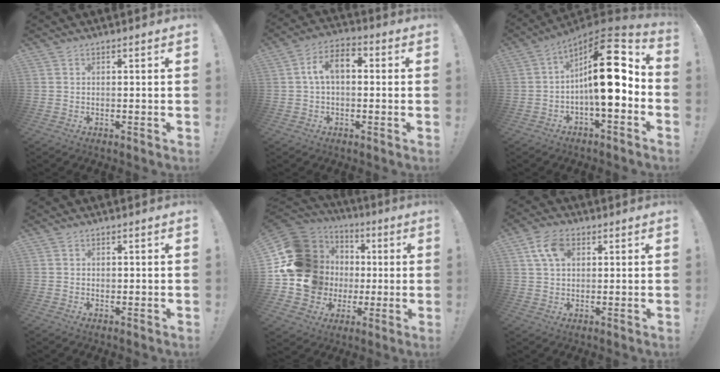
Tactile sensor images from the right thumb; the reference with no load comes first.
{"total": 8.3, "force": [1.1, 4.6, 6.8], "torque": [-0.118, 0.011, 0.020]}
{"total": 19.2, "force": [1.2, 6.7, 17.9], "torque": [-0.271, 0.001, 0.016]}
{"total": 0.7, "force": [-0.1, 0.6, 0.2], "torque": [-0.008, 0.003, -0.002]}
{"total": 21.7, "force": [1.7, 19.3, 9.8], "torque": [-0.166, -0.008, 0.086]}
{"total": 9.1, "force": [3.3, 5.9, 6.1], "torque": [-0.099, 0.005, 0.064]}